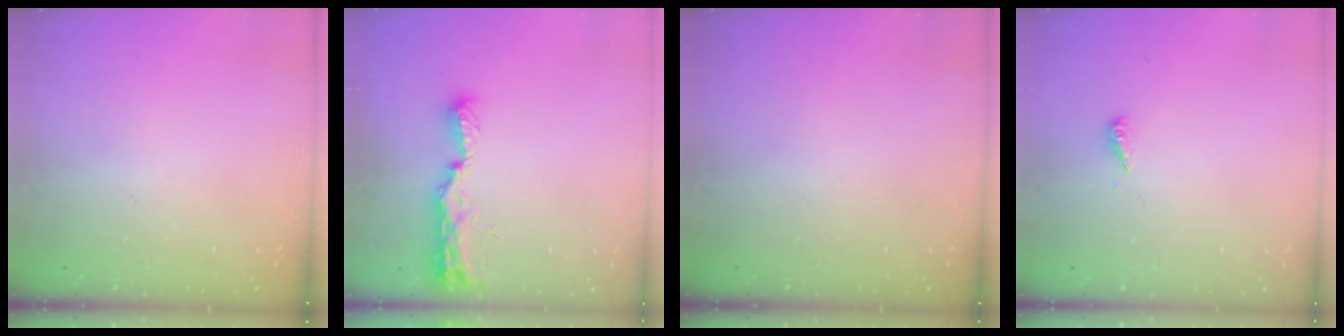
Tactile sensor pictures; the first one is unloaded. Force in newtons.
{"total": 8.8, "press": 8.7, "slide": 0.9}
{"total": 0.0}
{"total": 2.8, "press": 2.8, "slide": 0.2}